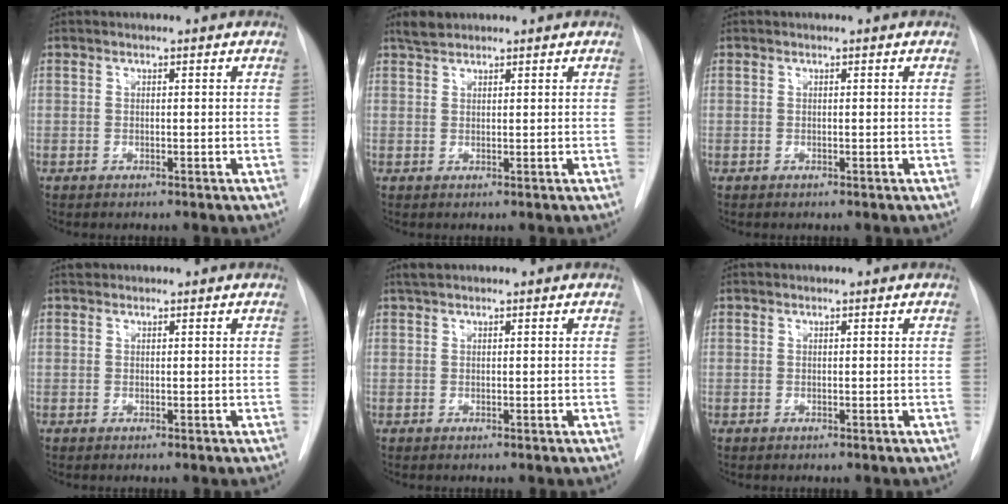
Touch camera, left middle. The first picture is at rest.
{"total": 2.0, "force": [1.8, 0.6, 0.5], "torque": [-0.014, 0.005, 0.034]}
{"total": 0.0}
{"total": 0.6, "force": [0.5, 0.3, -0.1], "torque": [-0.007, 0.010, 0.010]}
{"total": 1.2, "force": [1.0, 0.2, 0.6], "torque": [-0.018, 0.012, 0.022]}
{"total": 0.0}